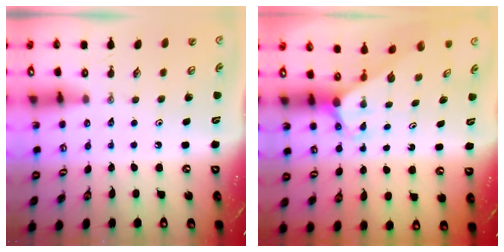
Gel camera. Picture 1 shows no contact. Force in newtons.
{"total": 2.3, "press": 2.3, "slide": 0.1}